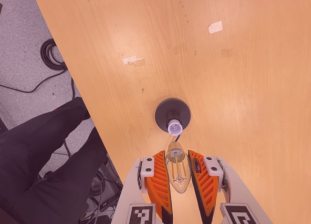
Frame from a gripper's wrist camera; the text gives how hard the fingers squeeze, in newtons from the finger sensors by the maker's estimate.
{"total": 13.4, "left": 13.9, "right": 13.0}